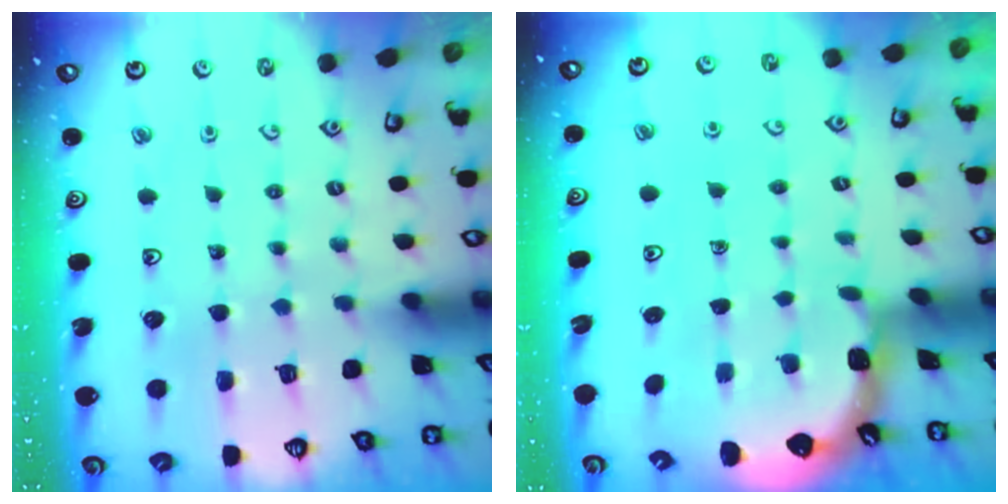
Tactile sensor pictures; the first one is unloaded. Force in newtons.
{"total": 1.2, "press": 1.1, "slide": 0.1}